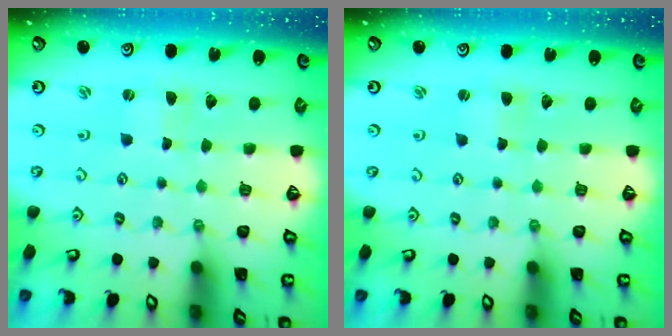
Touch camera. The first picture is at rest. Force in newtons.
{"total": 1.8, "press": 1.8, "slide": 0.3}